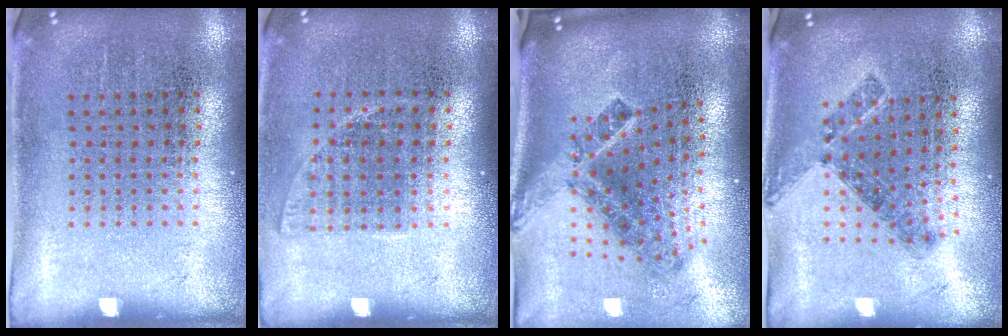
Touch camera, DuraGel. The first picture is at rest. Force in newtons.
{"total": 1.0, "press": 0.9, "slide": 0.5}
{"total": 2.5, "press": 1.5, "slide": 2.0}
{"total": 0.8, "press": 0.8, "slide": 0.2}